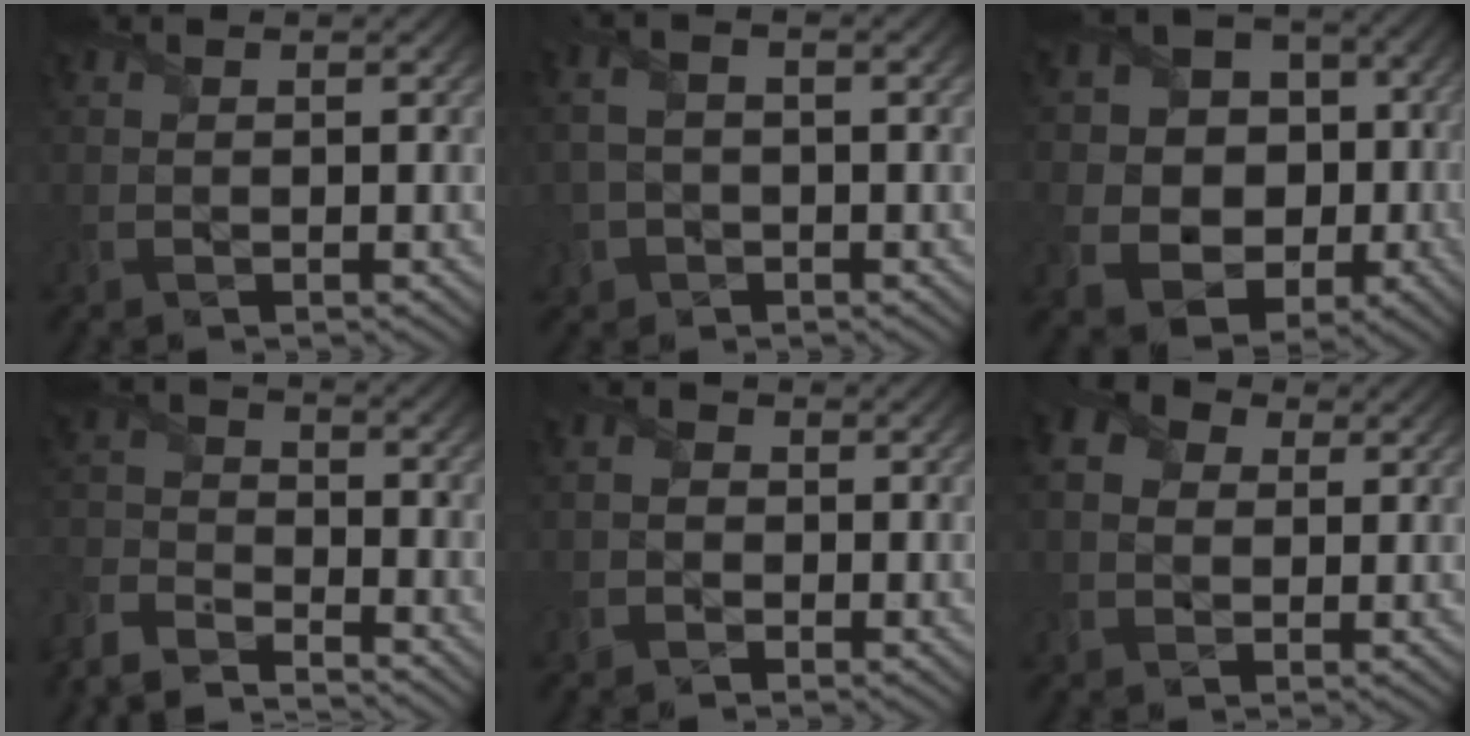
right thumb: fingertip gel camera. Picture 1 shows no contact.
{"total": 4.9, "force": [0.1, 3.2, 3.8], "torque": [-0.102, 0.006, 0.014]}
{"total": 12.7, "force": [-1.2, 10.9, 6.5], "torque": [-0.162, -0.021, -0.026]}
{"total": 8.1, "force": [-7.5, 2.0, 2.3], "torque": [-0.068, -0.012, -0.165]}
{"total": 1.8, "force": [-0.8, 1.6, 0.4], "torque": [-0.015, 0.004, -0.021]}
{"total": 5.4, "force": [1.8, 4.0, 3.1], "torque": [-0.087, 0.005, 0.026]}